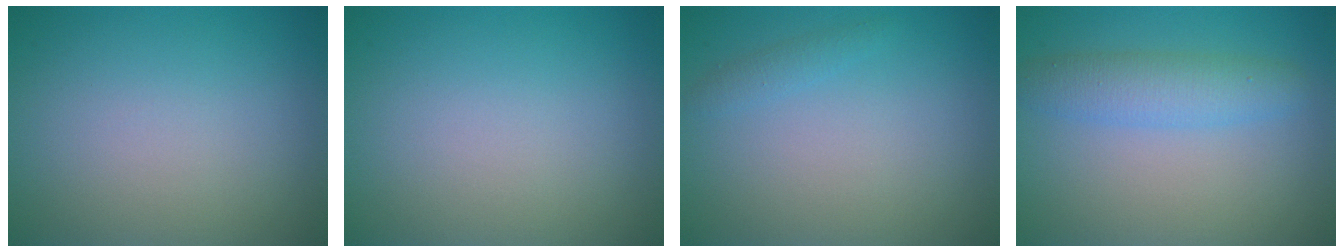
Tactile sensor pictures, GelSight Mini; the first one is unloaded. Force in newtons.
{"total": 0.0}
{"total": 0.9, "press": 0.9, "slide": 0.1}
{"total": 3.3, "press": 3.3, "slide": 0.1}